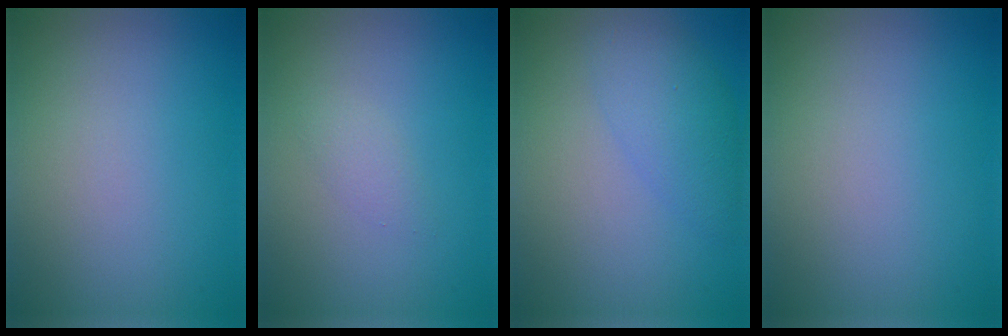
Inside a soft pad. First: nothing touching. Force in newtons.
{"total": 1.1, "press": 1.1, "slide": 0.1}
{"total": 3.5, "press": 3.5, "slide": 0.2}
{"total": 0.0}